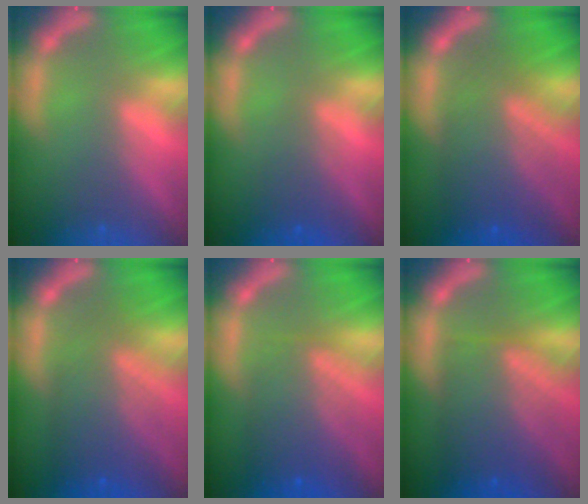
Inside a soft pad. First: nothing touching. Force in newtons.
{"total": 2.5}
{"total": 8.5}
{"total": 7.5}
{"total": 6.5}
{"total": 8.6}